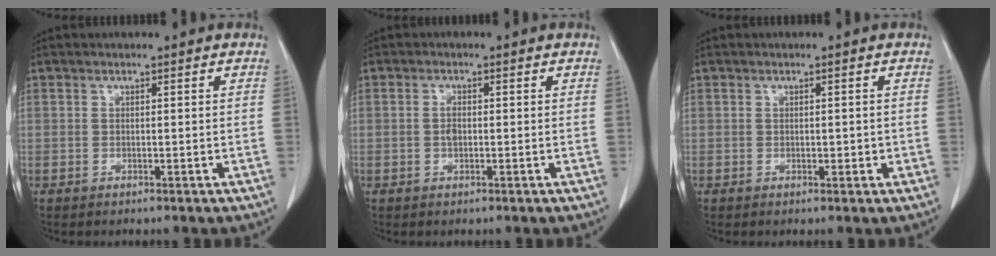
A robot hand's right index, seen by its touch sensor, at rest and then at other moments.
{"total": 1.6, "force": [-0.1, 0.8, 1.3], "torque": [-0.027, 0.002, -0.003]}
{"total": 1.3, "force": [-0.2, 0.8, 1.0], "torque": [-0.012, 0.002, 0.000]}